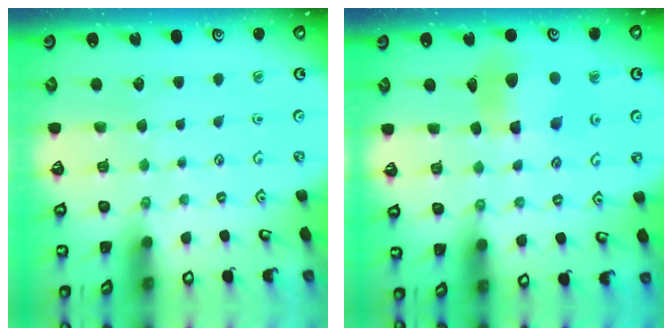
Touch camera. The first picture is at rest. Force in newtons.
{"total": 9.7, "press": 9.6, "slide": 1.5}